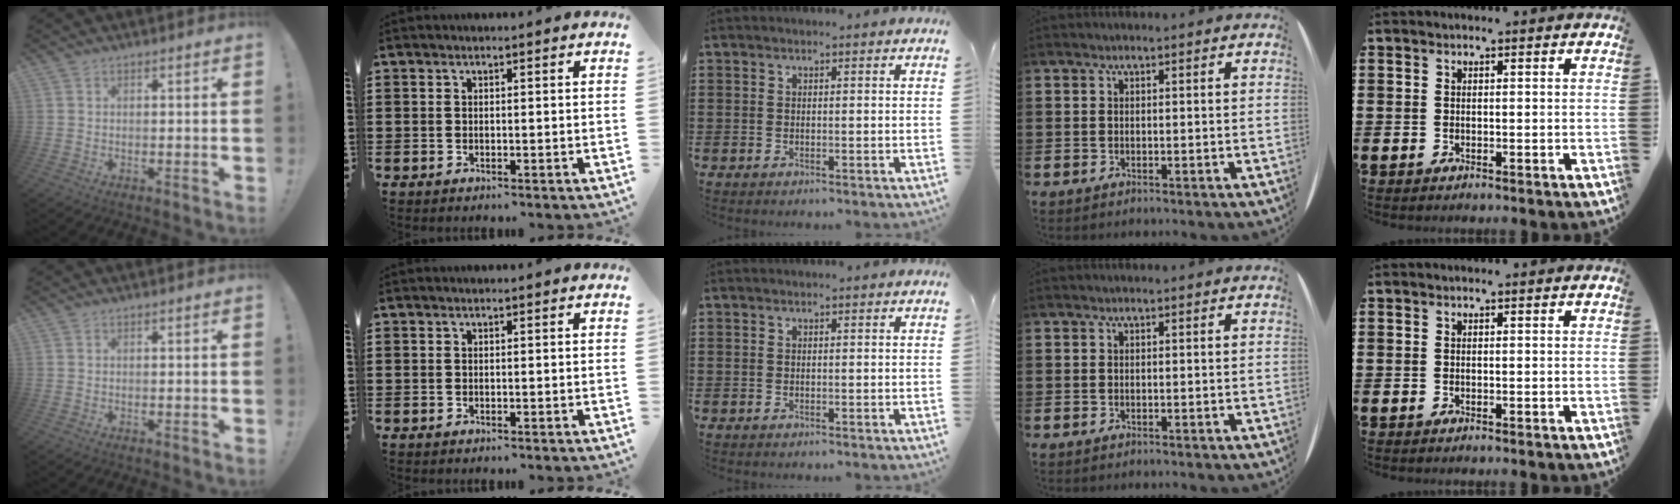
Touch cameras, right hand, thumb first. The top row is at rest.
{}